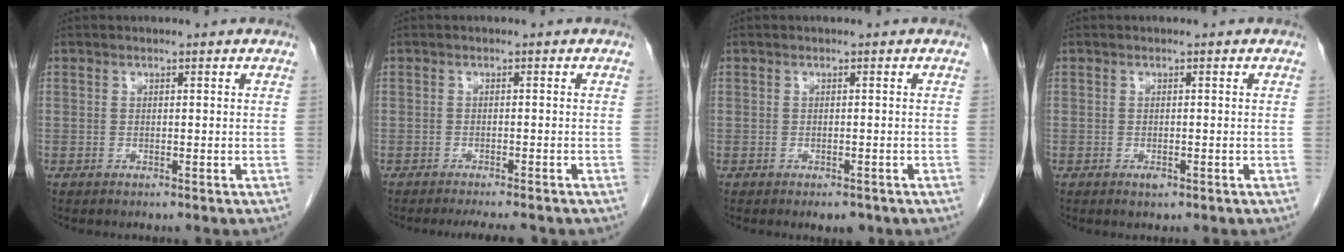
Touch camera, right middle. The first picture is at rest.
{"total": 5.4, "force": [-4.8, 0.6, 2.5], "torque": [-0.026, -0.008, -0.065]}
{"total": 2.1, "force": [-1.5, 1.0, 1.2], "torque": [-0.010, 0.000, -0.012]}
{"total": 1.0, "force": [-0.6, 0.4, 0.8], "torque": [-0.013, -0.001, -0.007]}